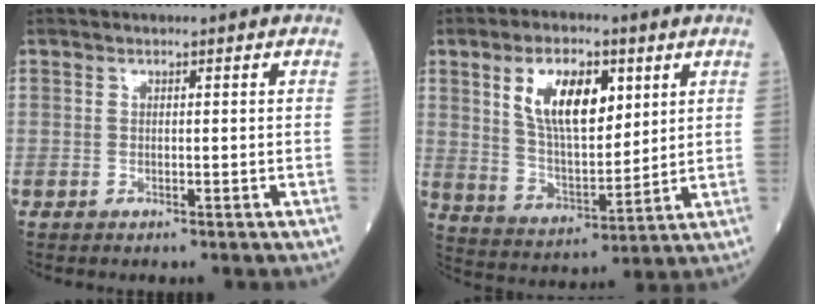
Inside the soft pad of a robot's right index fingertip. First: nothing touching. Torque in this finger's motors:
{"motor_torque": [1.19, 0.94, 0.52, 0.13]}